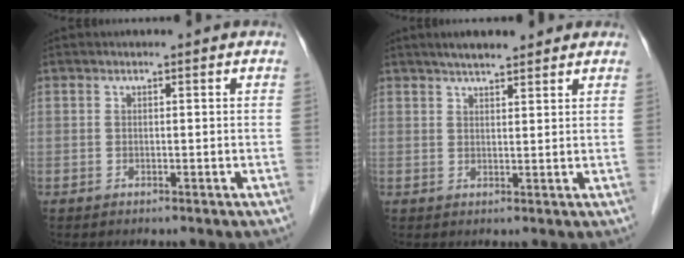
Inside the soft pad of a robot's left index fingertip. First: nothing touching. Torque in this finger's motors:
{"motor_torque": [0.00, 0.12, -0.40, 0.00]}